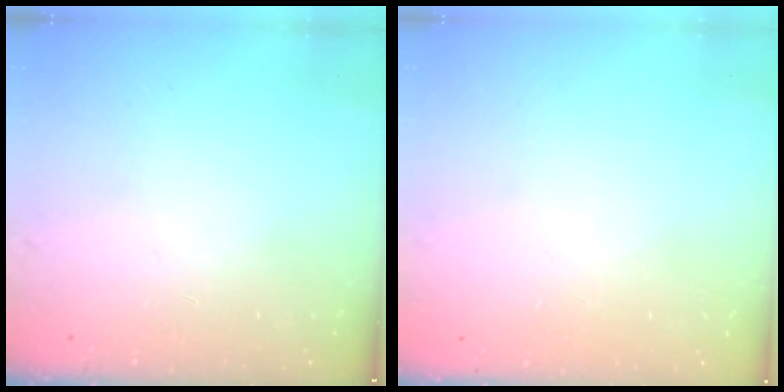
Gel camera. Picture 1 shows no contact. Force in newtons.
{"total": 0.0}